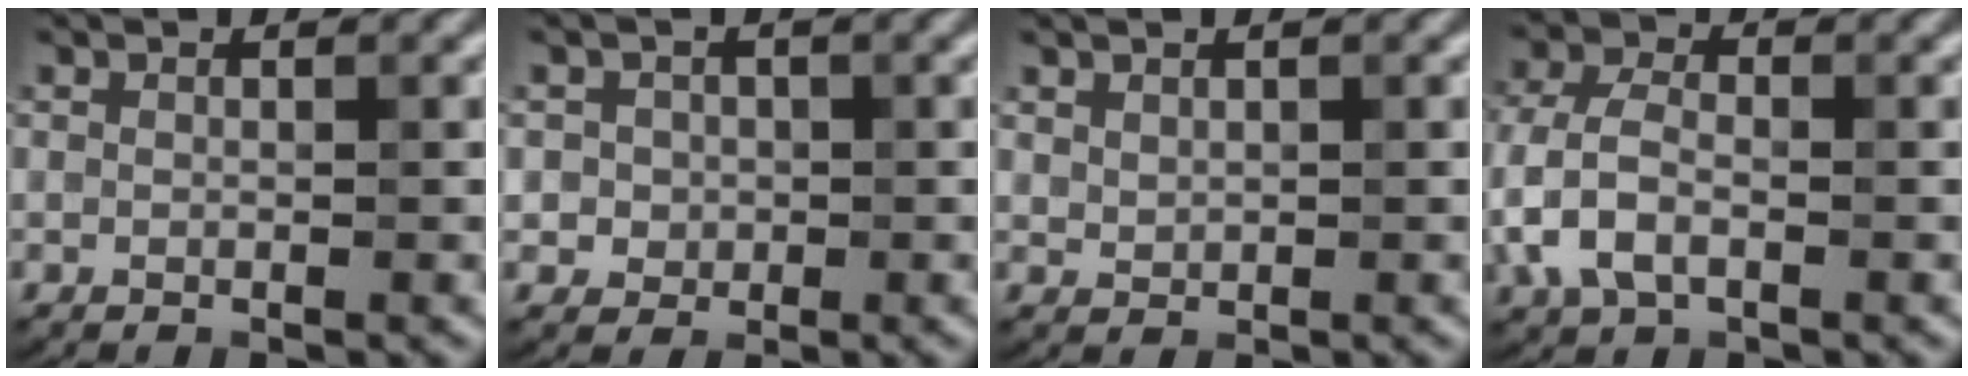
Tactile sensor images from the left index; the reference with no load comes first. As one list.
[{"total": 3.2, "force": [0.6, 3.0, 1.0], "torque": [-0.002, 0.020, 0.003]}, {"total": 0.9, "force": [0.7, 0.4, 0.3], "torque": [-0.010, -0.003, 0.024]}, {"total": 4.5, "force": [-1.3, 2.6, 3.4], "torque": [-0.085, 0.006, -0.033]}]